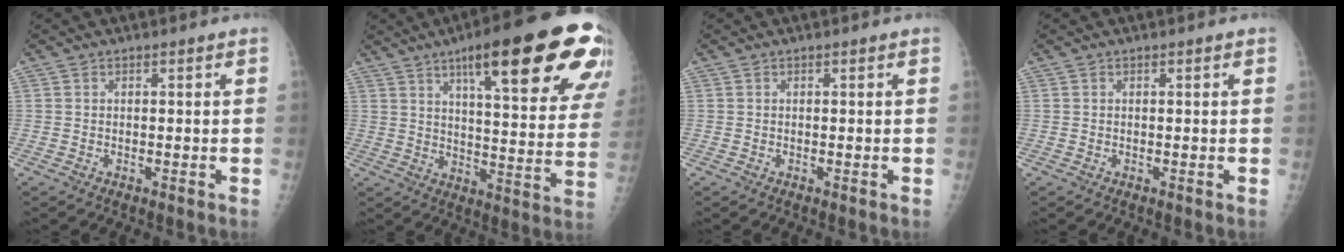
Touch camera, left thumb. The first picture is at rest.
{"total": 27.3, "force": [14.7, 6.3, 22.2], "torque": [-0.258, -0.035, 0.204]}
{"total": 0.0}
{"total": 0.0}